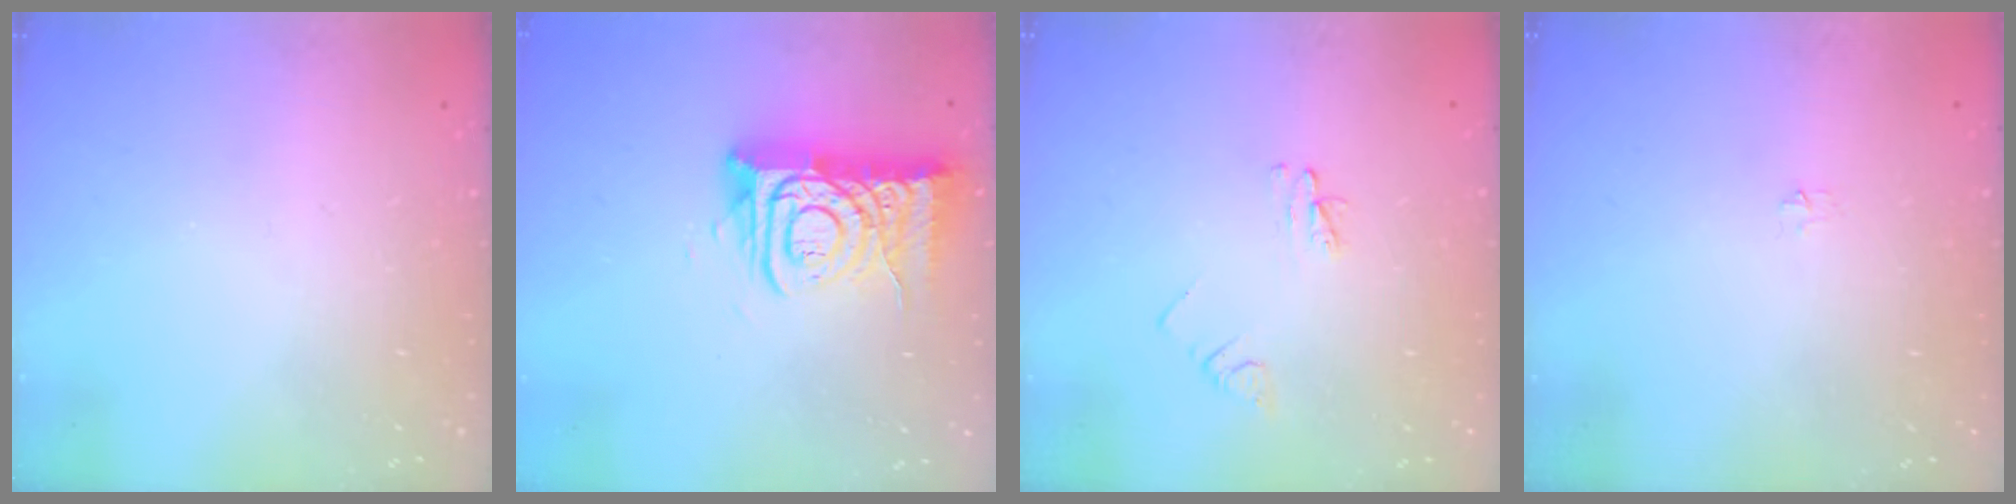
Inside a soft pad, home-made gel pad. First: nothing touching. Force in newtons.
{"total": 14.2, "press": 14.1, "slide": 1.5}
{"total": 3.2, "press": 3.2, "slide": 0.4}
{"total": 3.1, "press": 3.0, "slide": 0.4}